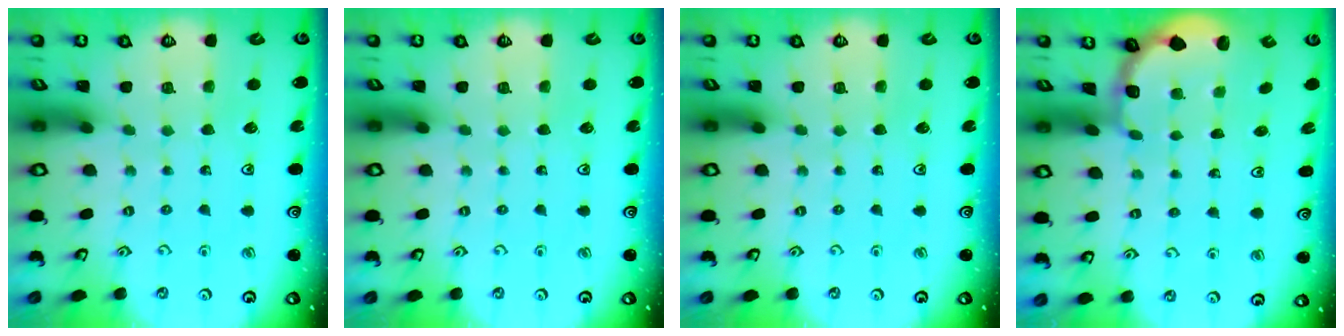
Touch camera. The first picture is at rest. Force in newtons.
{"total": 0.0}
{"total": 0.0}
{"total": 1.8, "press": 1.6, "slide": 0.8}